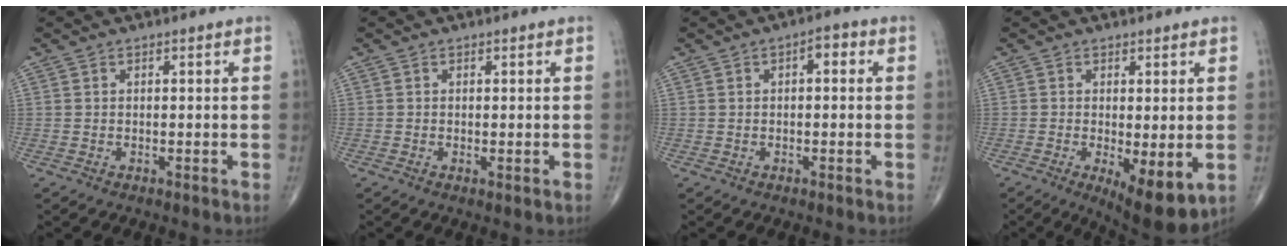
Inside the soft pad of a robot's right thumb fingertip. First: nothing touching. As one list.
[{"total": 0.6, "force": [0.0, 0.1, 0.6], "torque": [-0.013, -0.003, 0.000]}, {"total": 2.9, "force": [0.6, 1.4, 2.5], "torque": [-0.030, 0.010, 0.001]}, {"total": 9.0, "force": [-2.1, 3.1, 8.2], "torque": [-0.118, -0.024, -0.023]}]